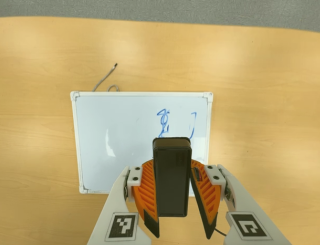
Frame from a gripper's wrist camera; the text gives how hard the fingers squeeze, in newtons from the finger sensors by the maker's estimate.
{"total": 7.5, "left": 6.6, "right": 8.3}